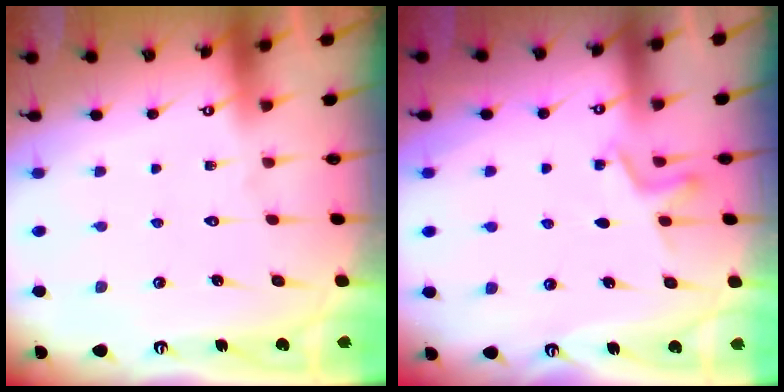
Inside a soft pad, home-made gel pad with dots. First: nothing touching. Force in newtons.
{"total": 3.2, "press": 3.0, "slide": 1.3}